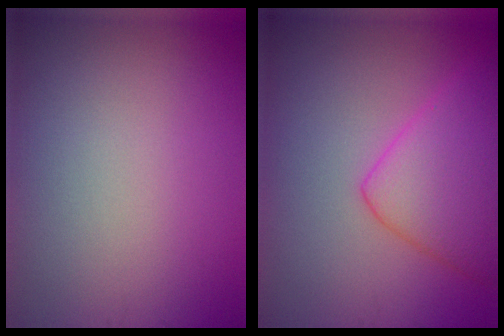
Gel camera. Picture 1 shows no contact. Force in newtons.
{"total": 5.9, "press": 5.9, "slide": 0.2}